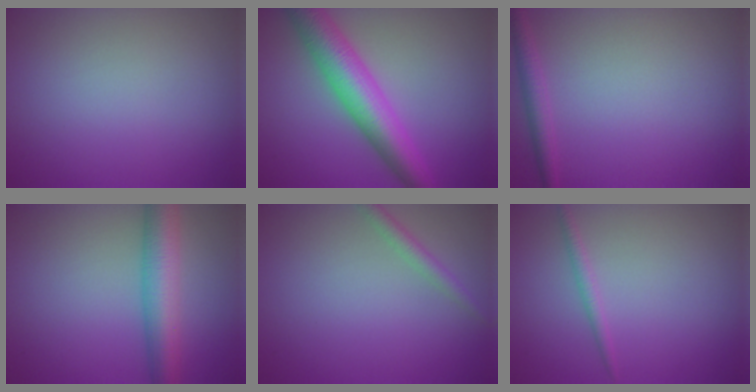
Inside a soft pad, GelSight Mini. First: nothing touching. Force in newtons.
{"total": 7.3, "press": 7.3, "slide": 0.2}
{"total": 1.9, "press": 1.9, "slide": 0.1}
{"total": 6.1, "press": 6.1, "slide": 0.1}
{"total": 1.6, "press": 1.6, "slide": 0.1}
{"total": 1.2, "press": 1.2, "slide": 0.1}